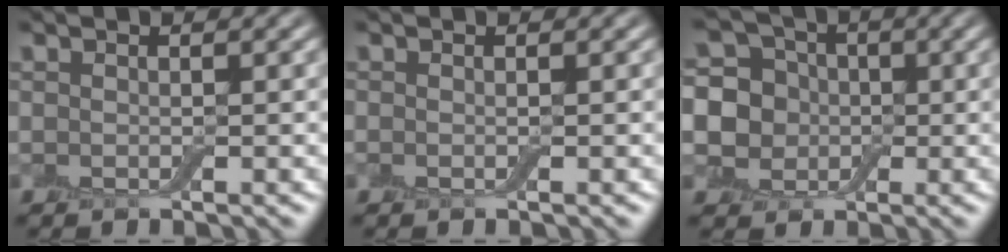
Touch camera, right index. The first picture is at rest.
{"total": 0.0}
{"total": 9.7, "force": [0.4, 9.0, 3.5], "torque": [-0.095, 0.039, -0.023]}